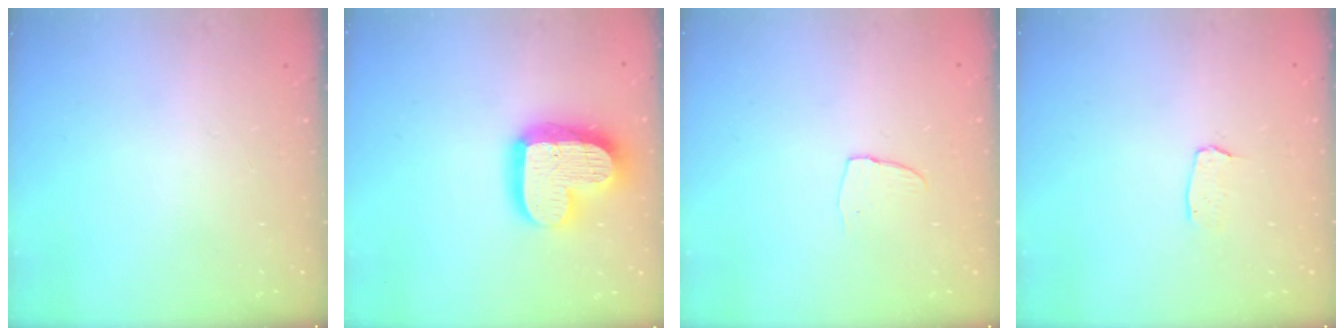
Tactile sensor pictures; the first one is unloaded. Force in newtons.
{"total": 19.0, "press": 19.0, "slide": 1.6}
{"total": 3.6, "press": 3.6, "slide": 0.3}
{"total": 2.9, "press": 2.9, "slide": 0.2}